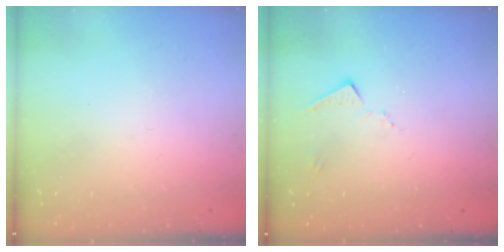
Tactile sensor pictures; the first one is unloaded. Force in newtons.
{"total": 7.4, "press": 7.4, "slide": 0.2}